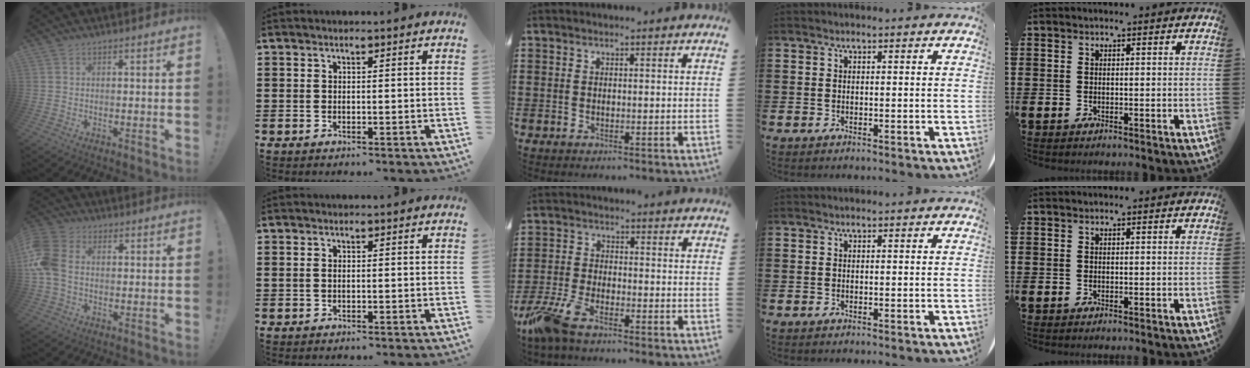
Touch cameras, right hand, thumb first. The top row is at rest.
{"thumb": {"total": 9.4, "force": [0.2, 6.7, 6.6], "torque": [-0.160, 0.007, 0.007]}, "index": {"total": 0.8, "force": [0.1, 0.5, 0.6], "torque": [-0.014, 0.002, 0.001]}, "middle": {"total": 7.1, "force": [-4.9, 2.3, 4.7], "torque": [-0.128, -0.012, -0.101]}}